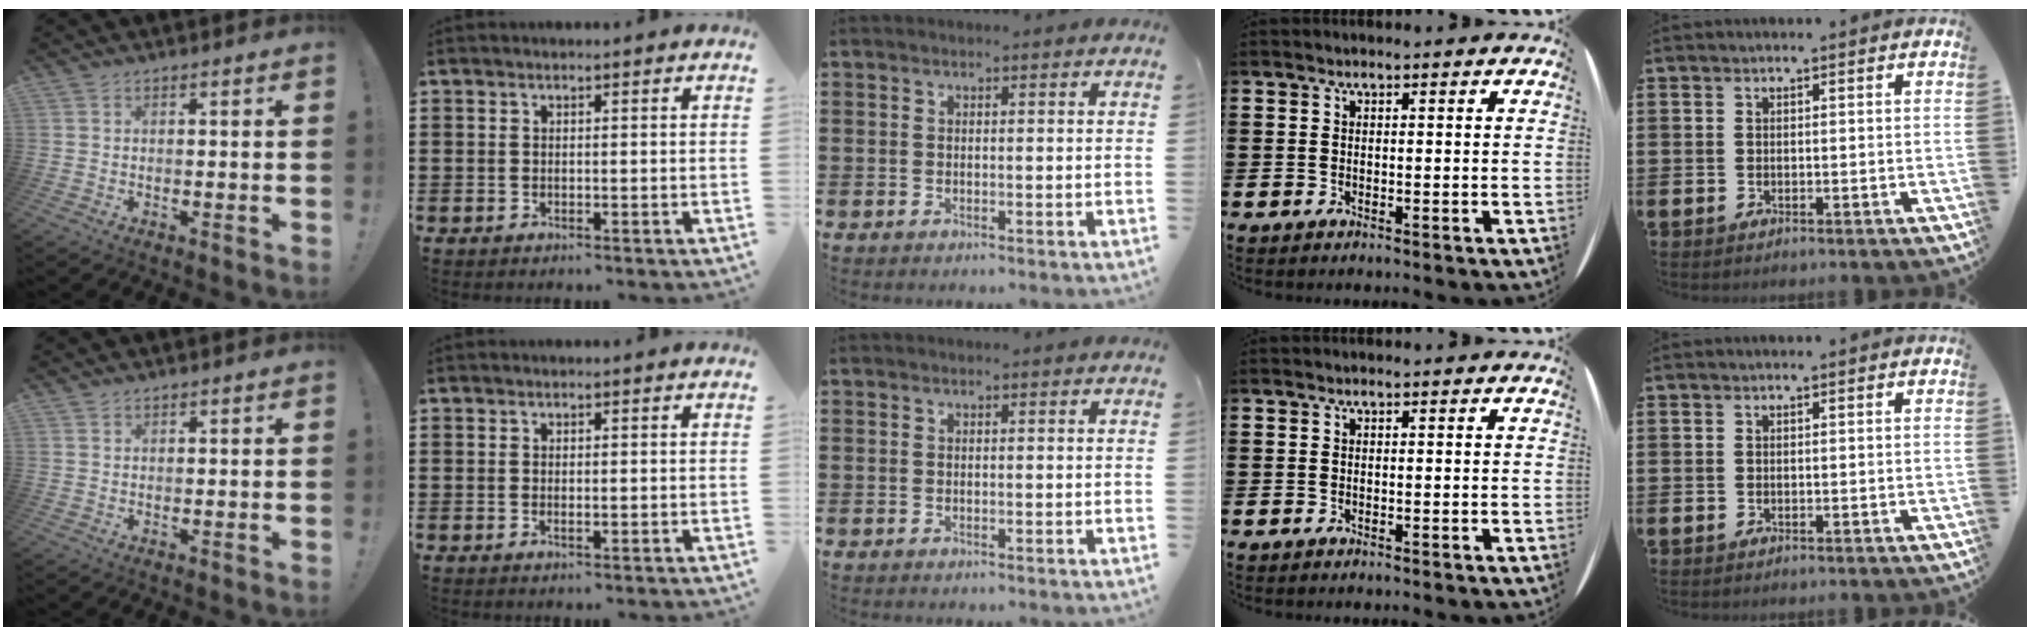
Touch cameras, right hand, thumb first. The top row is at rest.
{"thumb": {"total": 0.7, "force": [0.6, 0.3, 0.1], "torque": [-0.002, -0.001, 0.012]}, "index": {"total": 0.6, "force": [0.0, 0.3, 0.5], "torque": [-0.011, 0.001, 0.001]}}